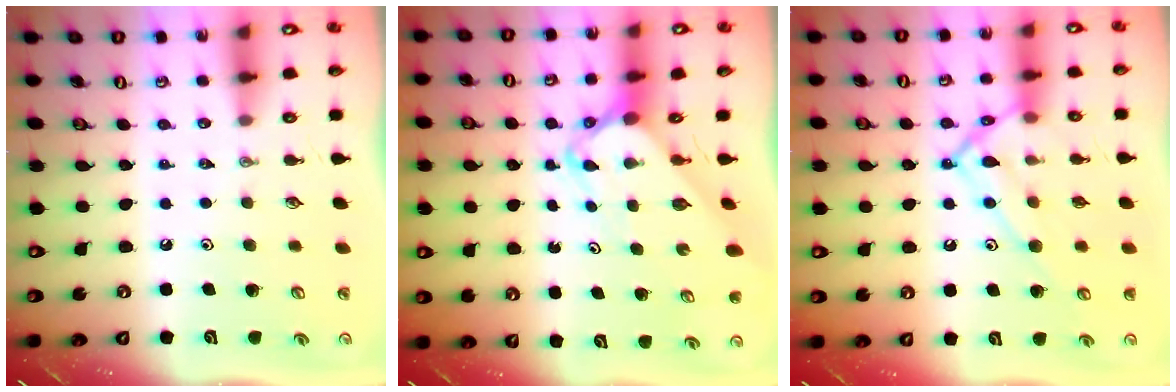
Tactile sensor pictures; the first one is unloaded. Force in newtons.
{"total": 4.2, "press": 4.2, "slide": 0.4}
{"total": 14.4, "press": 14.3, "slide": 1.1}